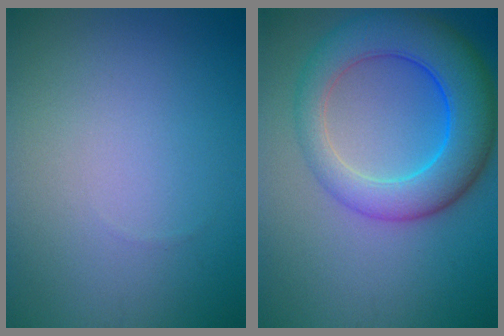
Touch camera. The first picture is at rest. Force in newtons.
{"total": 8.4, "press": 8.4, "slide": 0.2}